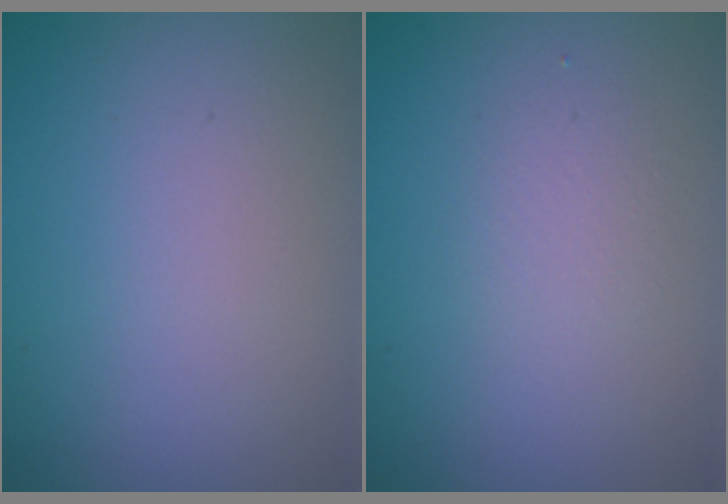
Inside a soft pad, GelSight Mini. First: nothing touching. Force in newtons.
{"total": 1.4, "press": 1.4, "slide": 0.1}